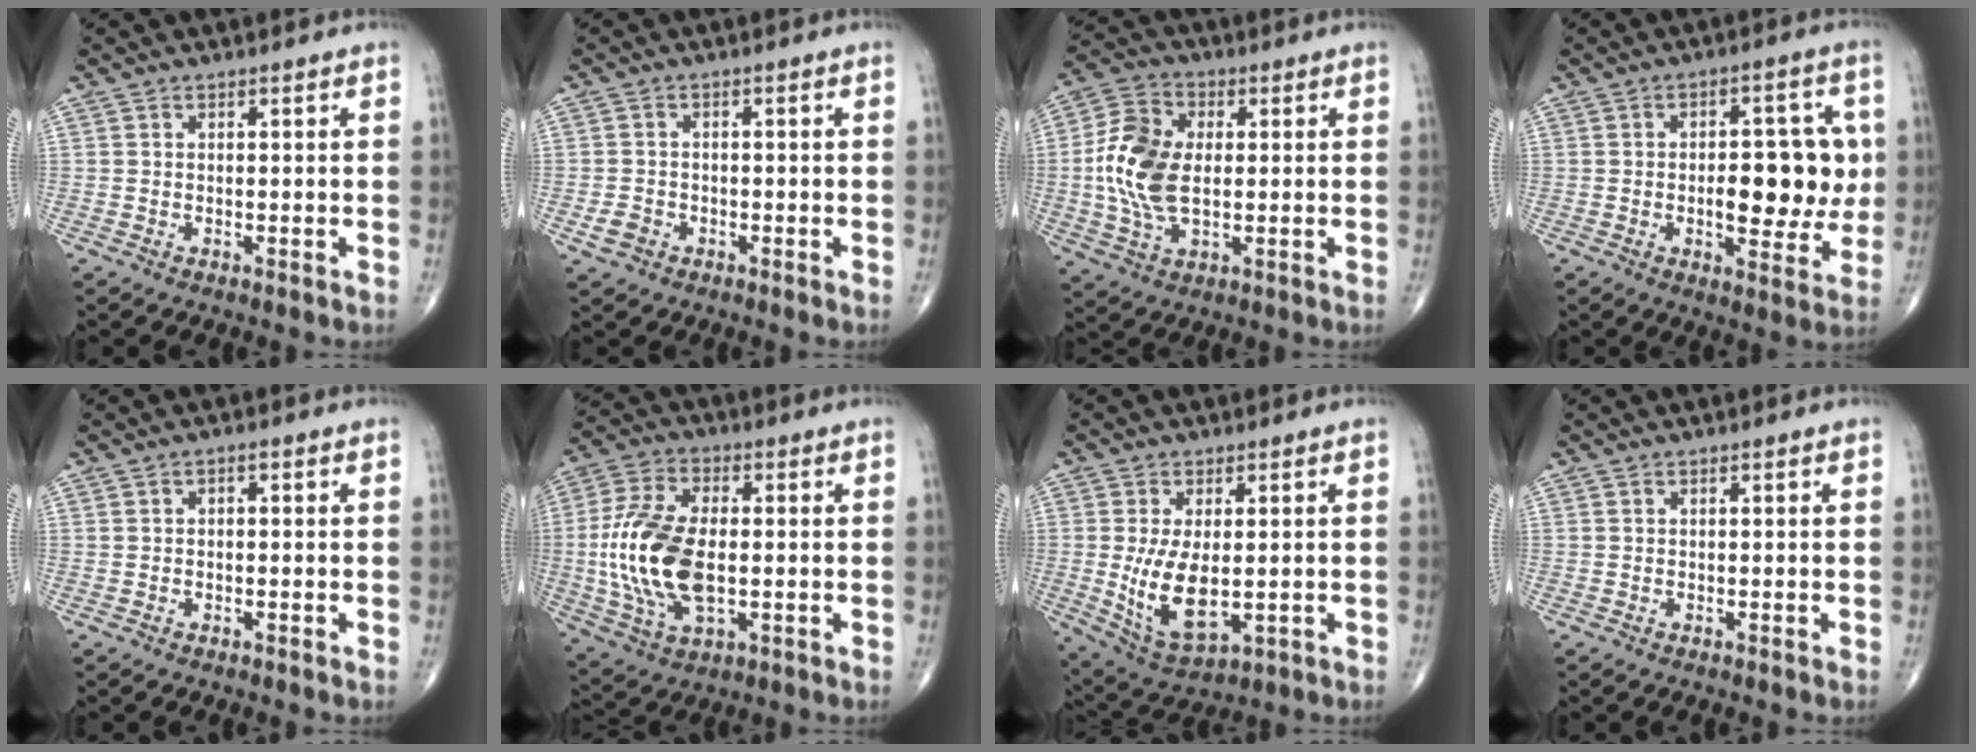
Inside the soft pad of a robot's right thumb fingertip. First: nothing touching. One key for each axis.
{"total": 2.7, "fx": -1.2, "fy": 2.1, "fz": 1.1, "tx": -0.017, "ty": 0.009, "tz": -0.021}
{"total": 12.8, "fx": 0.2, "fy": 7.7, "fz": 10.2, "tx": -0.204, "ty": 0.010, "tz": 0.000}
{"total": 12.9, "fx": -0.2, "fy": 6.3, "fz": 11.2, "tx": -0.117, "ty": 0.008, "tz": 0.003}
{"total": 0.9, "fx": 0.1, "fy": 0.6, "fz": 0.6, "tx": -0.006, "ty": 0.003, "tz": -0.003}
{"total": 17.6, "fx": -1.1, "fy": 9.3, "fz": 14.9, "tx": -0.310, "ty": 0.001, "tz": -0.018}
{"total": 10.6, "fx": -0.7, "fy": 5.4, "fz": 9.2, "tx": -0.166, "ty": -0.018, "tz": 0.005}
{"total": 0.0}